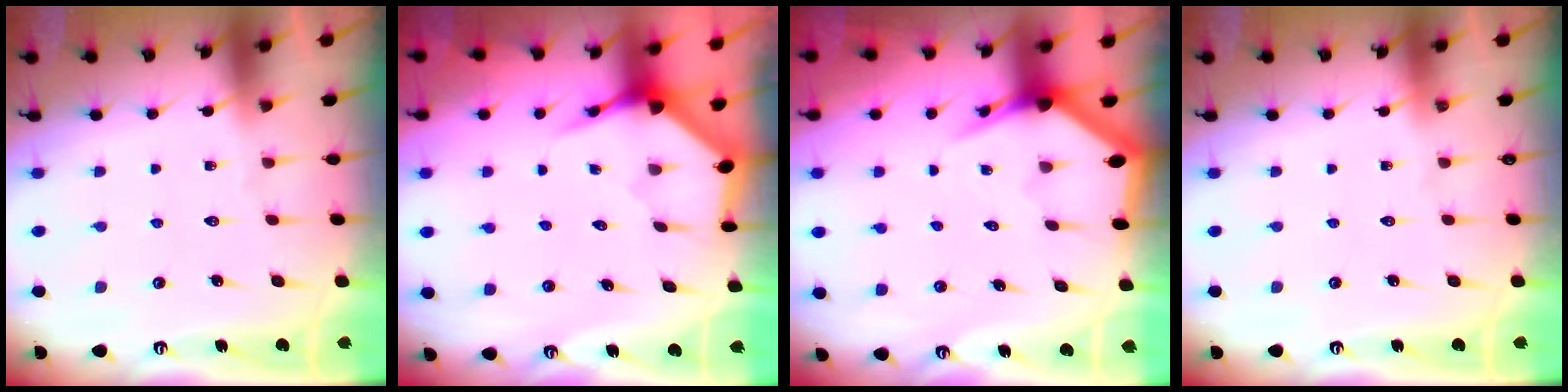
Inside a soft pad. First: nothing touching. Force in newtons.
{"total": 4.0, "press": 3.9, "slide": 0.5}
{"total": 4.1, "press": 4.0, "slide": 0.5}
{"total": 0.0}